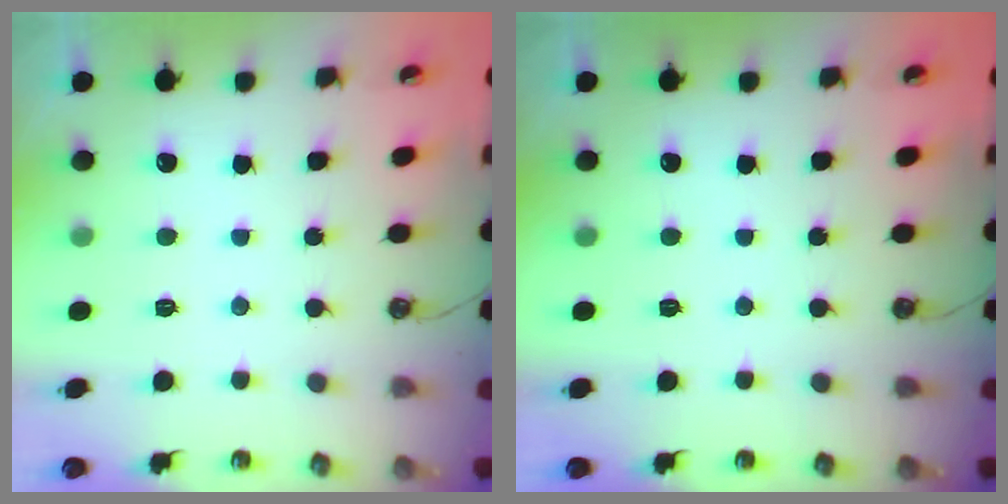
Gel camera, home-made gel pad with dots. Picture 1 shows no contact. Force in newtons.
{"total": 0.0}